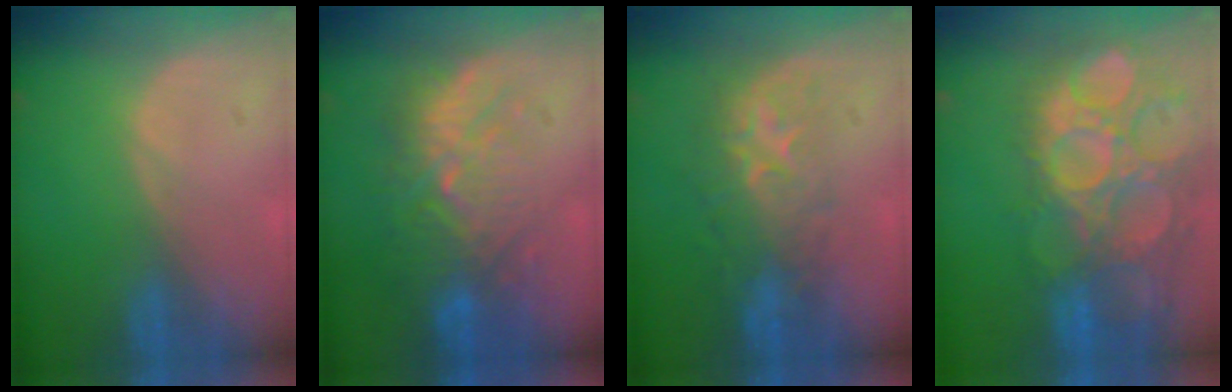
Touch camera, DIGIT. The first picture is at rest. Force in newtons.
{"total": 10.0, "press": 9.3, "slide": 3.6}
{"total": 8.0, "press": 7.8, "slide": 2.1}
{"total": 15.3, "press": 12.6, "slide": 8.7}